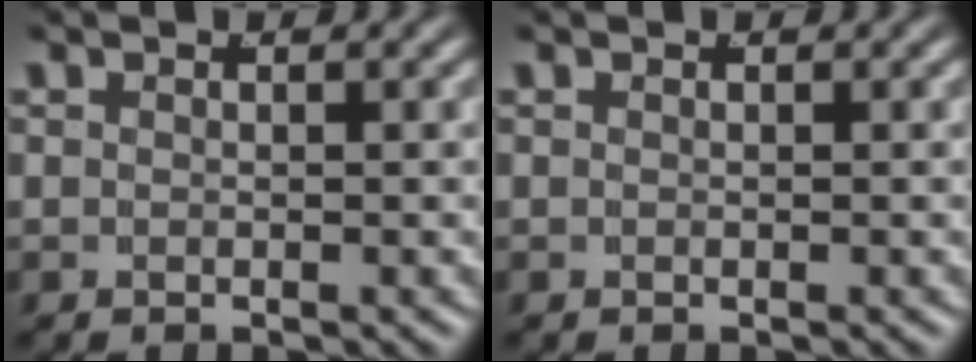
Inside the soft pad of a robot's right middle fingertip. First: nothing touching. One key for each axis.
{"total": 0.0}